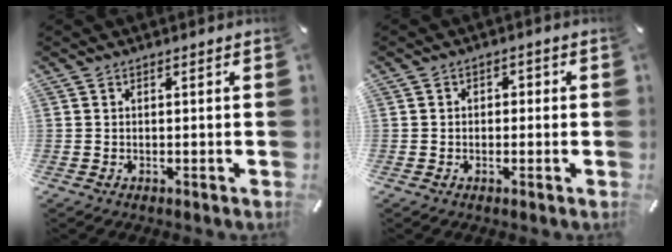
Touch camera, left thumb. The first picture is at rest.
{"total": 2.0, "force": [-0.9, 1.5, 0.8], "torque": [-0.016, 0.010, -0.021]}